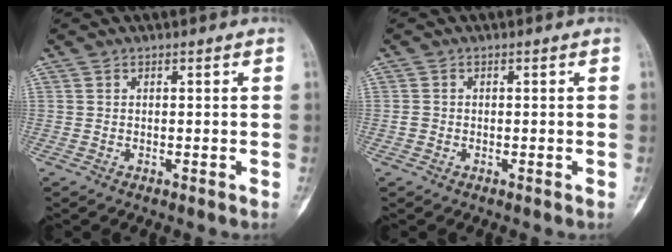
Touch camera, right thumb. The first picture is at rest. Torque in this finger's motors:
{"motor_torque": [-0.06, -0.09, 0.62, -0.06, 0.09]}